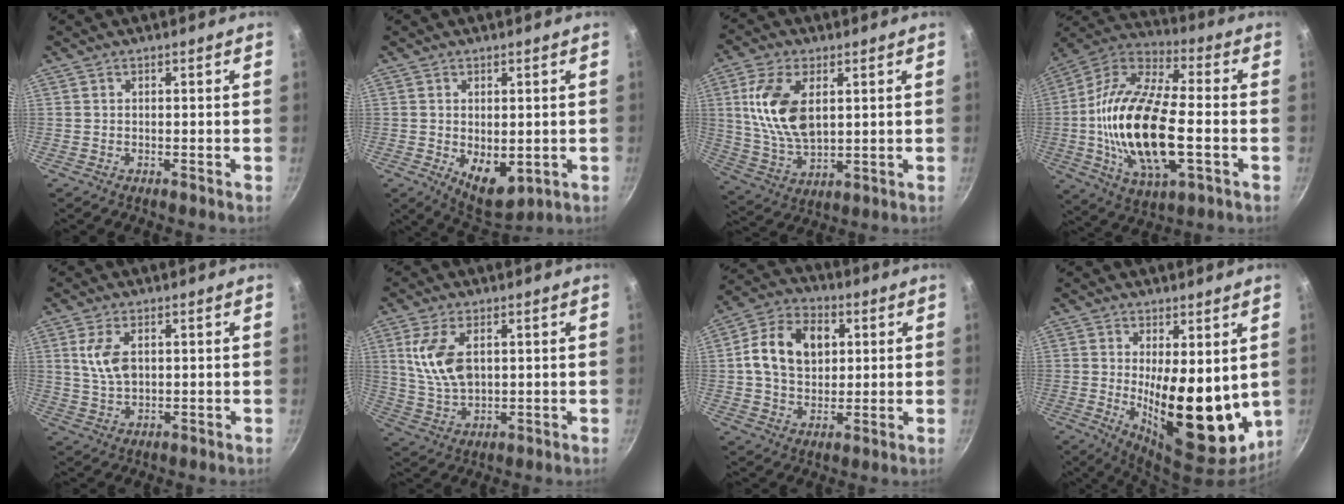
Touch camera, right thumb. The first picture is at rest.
{"total": 8.0, "force": [-0.9, 4.8, 6.3], "torque": [-0.076, -0.017, 0.003]}
{"total": 13.8, "force": [3.4, 7.7, 11.0], "torque": [-0.205, -0.017, 0.072]}
{"total": 24.3, "force": [-3.2, 10.9, 21.5], "torque": [-0.415, 0.023, -0.068]}
{"total": 6.5, "force": [1.7, 3.7, 5.1], "torque": [-0.093, -0.008, 0.034]}
{"total": 10.0, "force": [2.7, 5.6, 7.8], "torque": [-0.149, -0.017, 0.059]}
{"total": 14.1, "force": [3.0, 10.3, 9.1], "torque": [-0.142, 0.008, 0.040]}
{"total": 17.0, "force": [0.7, 7.2, 15.4], "torque": [-0.190, -0.040, 0.027]}